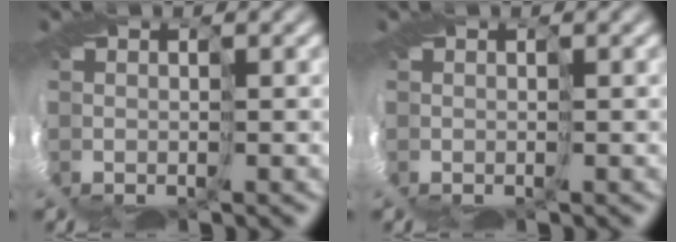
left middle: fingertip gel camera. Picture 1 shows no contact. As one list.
[{"total": 0.0}]